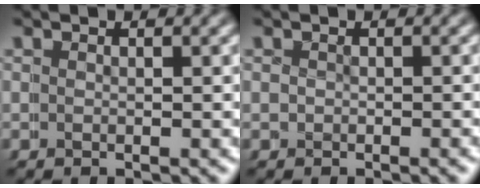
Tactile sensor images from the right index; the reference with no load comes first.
{"total": 0.6, "force": [0.3, 0.3, -0.4], "torque": [-0.003, -0.009, 0.005]}